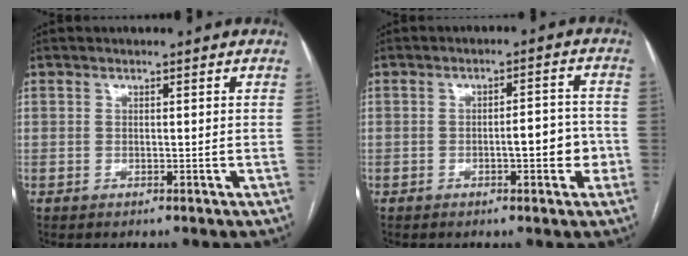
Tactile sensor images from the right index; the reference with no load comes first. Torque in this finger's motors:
{"motor_torque": [0.86, -0.18, 0.41, 0.07]}